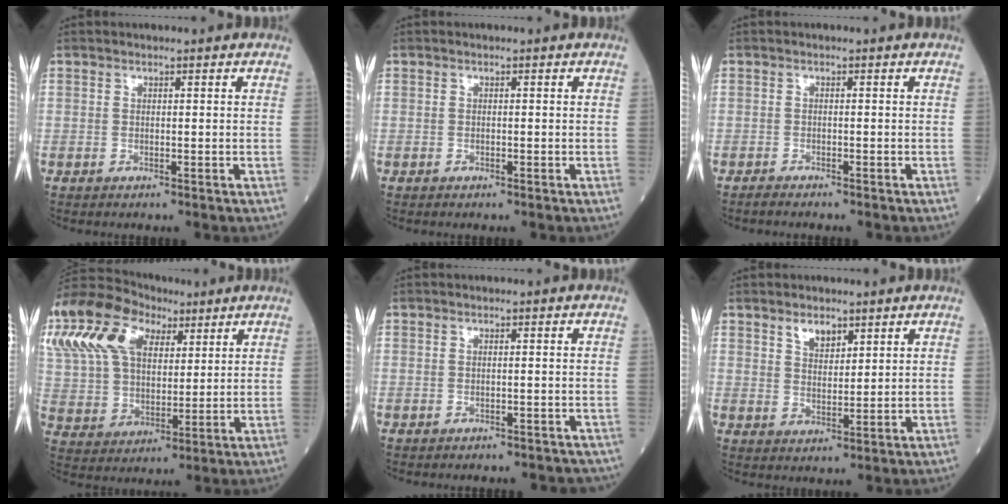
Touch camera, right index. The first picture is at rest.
{"total": 0.0}
{"total": 1.5, "force": [-1.4, 0.1, 0.6], "torque": [-0.017, -0.003, -0.019]}
{"total": 27.4, "force": [13.8, 17.0, 16.5], "torque": [-0.425, 0.105, 0.256]}
{"total": 5.9, "force": [-5.2, 2.1, 1.7], "torque": [-0.020, -0.002, -0.052]}
{"total": 3.3, "force": [2.3, 1.6, 1.8], "torque": [-0.035, -0.001, 0.045]}